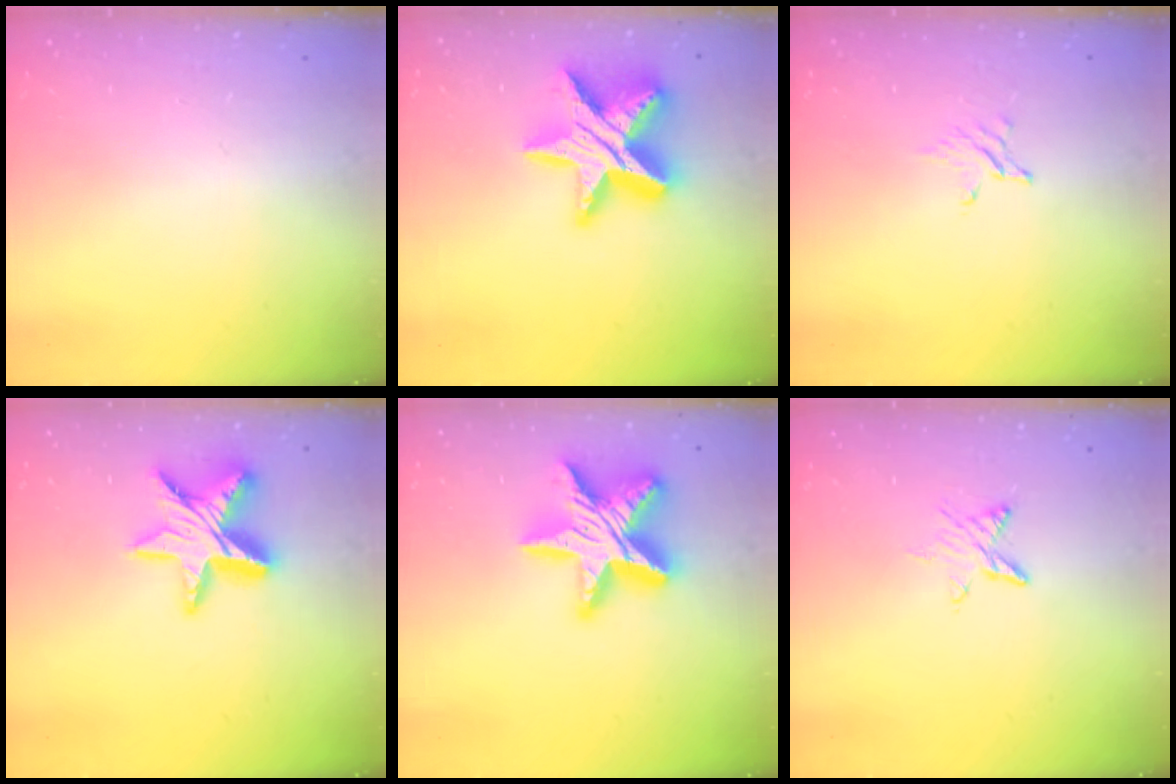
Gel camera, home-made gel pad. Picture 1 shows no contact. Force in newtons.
{"total": 19.4, "press": 19.4, "slide": 1.4}
{"total": 2.5, "press": 2.5, "slide": 0.3}
{"total": 15.7, "press": 15.6, "slide": 1.3}
{"total": 21.2, "press": 21.1, "slide": 1.9}
{"total": 3.9, "press": 3.9, "slide": 0.5}